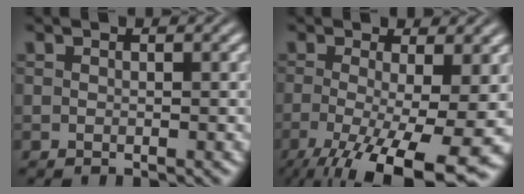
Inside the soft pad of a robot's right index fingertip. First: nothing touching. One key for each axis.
{"total": 8.7, "fx": -4.8, "fy": 2.1, "fz": 7.0, "tx": -0.123, "ty": -0.053, "tz": -0.049}